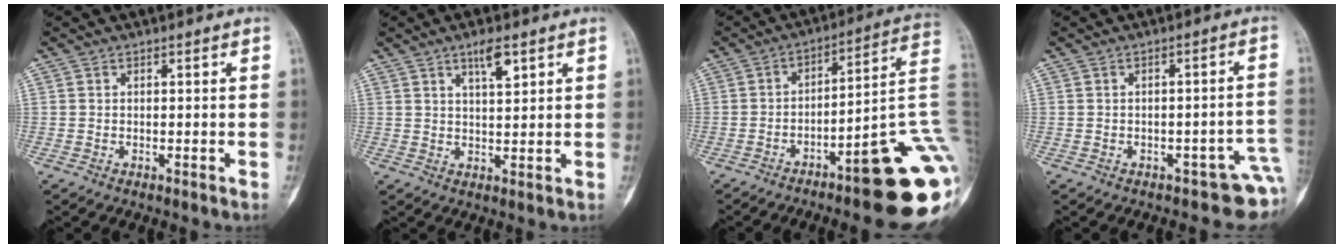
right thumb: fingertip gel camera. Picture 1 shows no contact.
{"total": 4.8, "force": [2.7, 1.4, 3.7], "torque": [-0.058, -0.015, 0.048]}
{"total": 20.4, "force": [-7.5, 3.3, 18.7], "torque": [-0.166, 0.060, -0.096]}
{"total": 6.2, "force": [-2.7, 3.1, 4.7], "torque": [-0.026, 0.026, -0.028]}